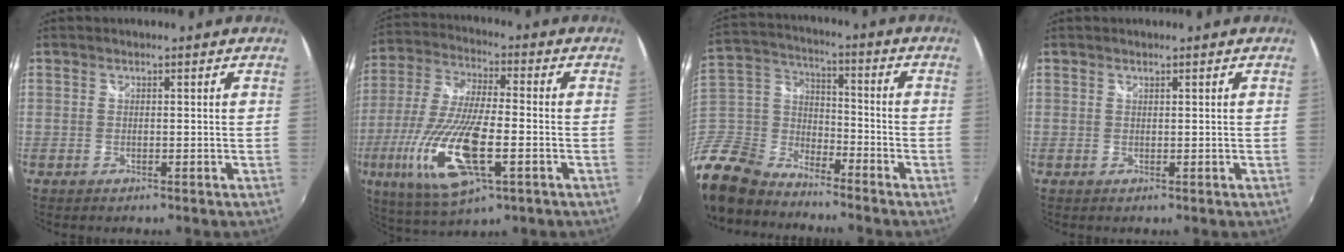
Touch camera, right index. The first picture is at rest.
{"total": 19.1, "force": [-5.9, 6.0, 17.2], "torque": [-0.361, -0.031, -0.110]}
{"total": 18.4, "force": [-13.9, 9.8, 7.1], "torque": [-0.212, 0.007, -0.272]}
{"total": 0.0}